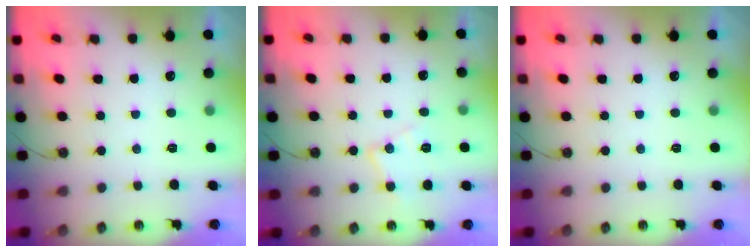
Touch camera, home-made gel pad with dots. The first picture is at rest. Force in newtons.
{"total": 9.2, "press": 9.2, "slide": 0.6}
{"total": 0.0}